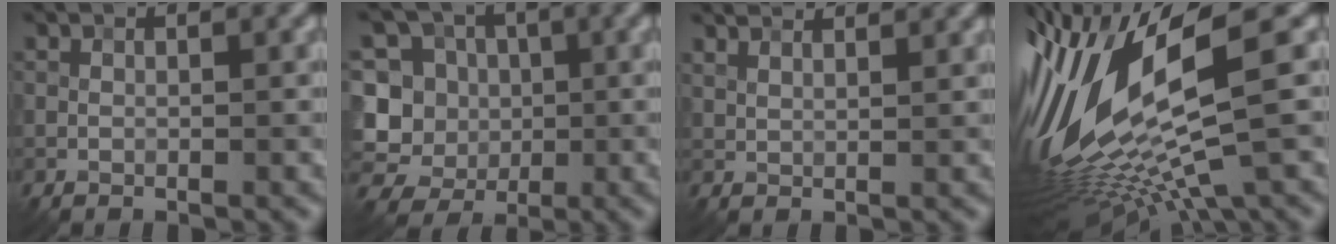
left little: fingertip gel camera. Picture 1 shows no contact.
{"total": 11.7, "force": [-0.8, 11.0, 3.9], "torque": [-0.106, 0.017, -0.036]}
{"total": 6.2, "force": [5.1, 2.0, 2.8], "torque": [-0.054, 0.025, 0.074]}
{"total": 14.7, "force": [0.1, 4.7, 13.9], "torque": [-0.294, -0.017, 0.027]}